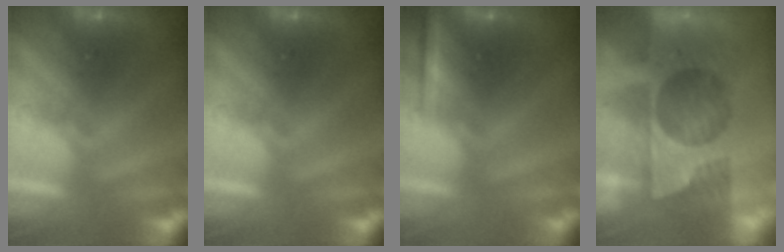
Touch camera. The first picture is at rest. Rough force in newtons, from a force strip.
{"total": 0.0}
{"total": 2.3}
{"total": 11.8}